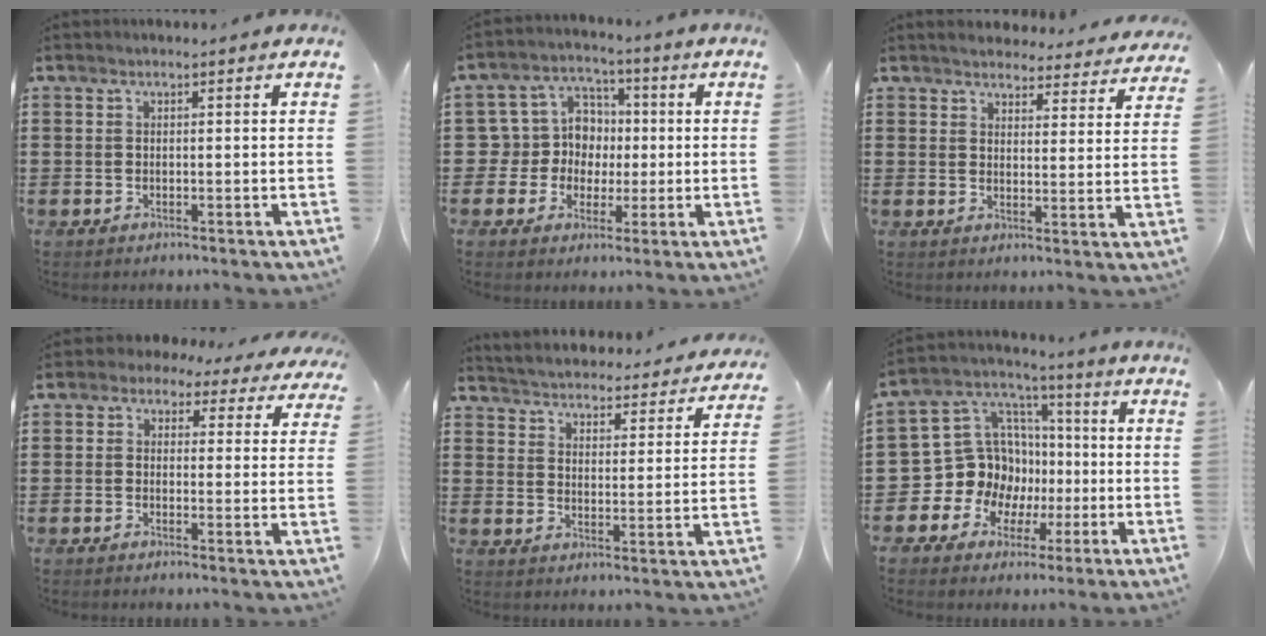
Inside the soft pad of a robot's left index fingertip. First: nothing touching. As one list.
[{"total": 8.0, "force": [0.2, 7.8, 1.9], "torque": [-0.086, 0.002, 0.004]}, {"total": 3.7, "force": [3.7, 0.1, 0.3], "torque": [-0.015, -0.026, 0.061]}, {"total": 2.5, "force": [1.7, 1.7, 0.8], "torque": [-0.028, -0.002, 0.028]}, {"total": 3.7, "force": [3.7, -0.3, -0.2], "torque": [-0.021, -0.035, 0.056]}, {"total": 12.7, "force": [-1.0, 12.0, 4.0], "torque": [-0.121, -0.017, -0.006]}]